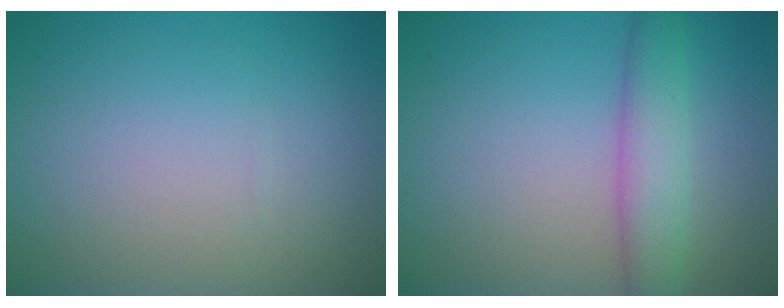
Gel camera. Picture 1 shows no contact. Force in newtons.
{"total": 3.8, "press": 3.8, "slide": 0.1}